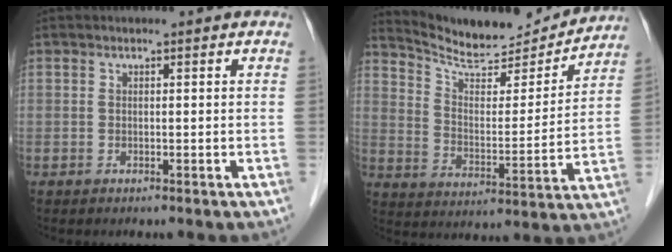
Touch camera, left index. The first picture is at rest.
{"total": 15.4, "force": [14.8, 1.9, 3.6], "torque": [-0.063, -0.022, 0.224]}